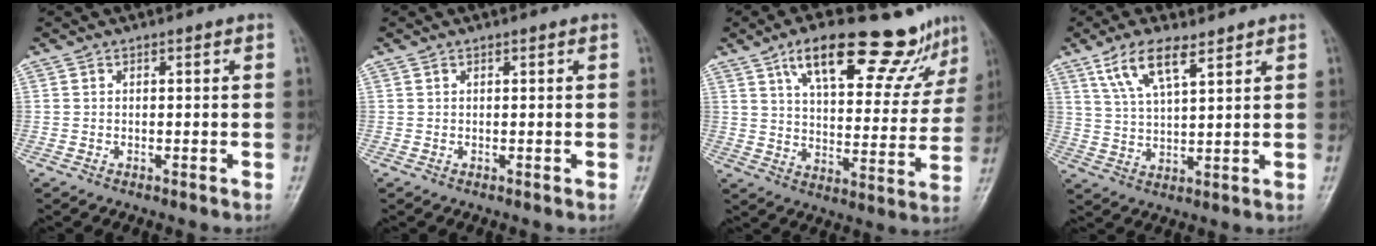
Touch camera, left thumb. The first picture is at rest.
{"total": 0.0}
{"total": 20.7, "force": [14.1, 7.3, 13.3], "torque": [-0.147, -0.041, 0.214]}
{"total": 8.4, "force": [5.2, 2.8, 6.0], "torque": [-0.113, -0.017, 0.107]}